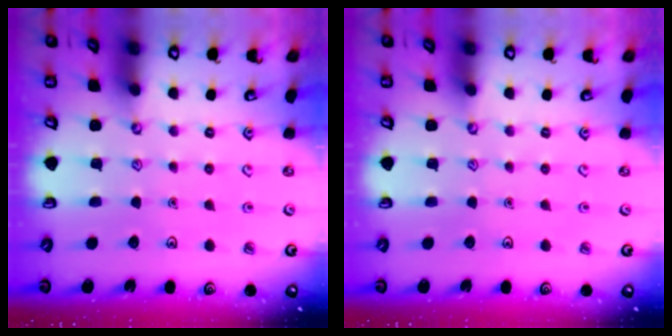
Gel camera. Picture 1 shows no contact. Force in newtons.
{"total": 0.0}